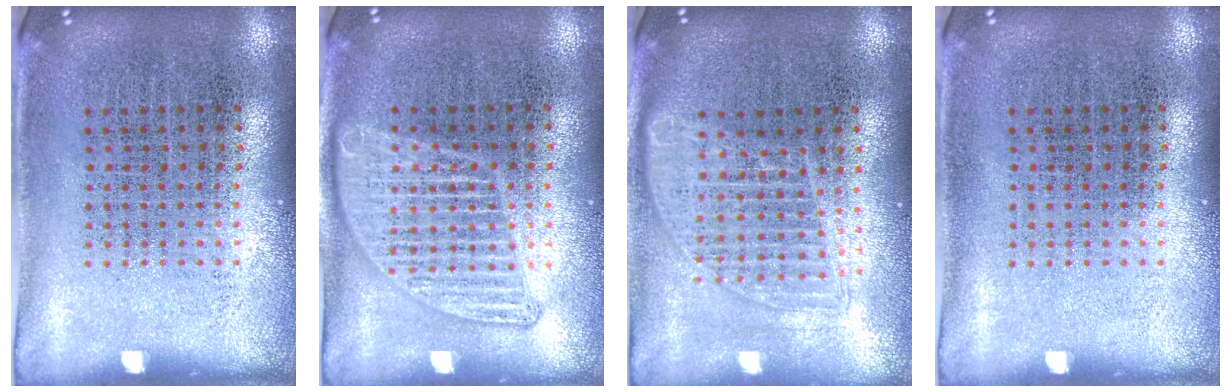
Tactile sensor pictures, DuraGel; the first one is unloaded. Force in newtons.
{"total": 1.4, "press": 1.4, "slide": 0.2}
{"total": 1.6, "press": 1.4, "slide": 0.8}
{"total": 0.0}